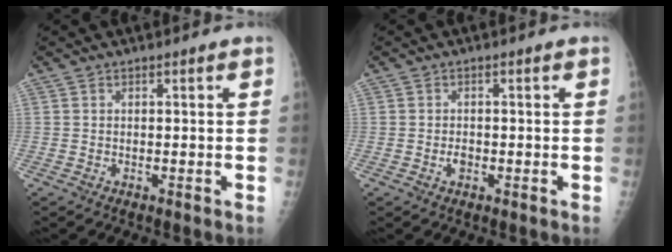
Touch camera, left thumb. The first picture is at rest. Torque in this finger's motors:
{"motor_torque": [0.11, 0.32, 0.23, 0.01, -0.02]}